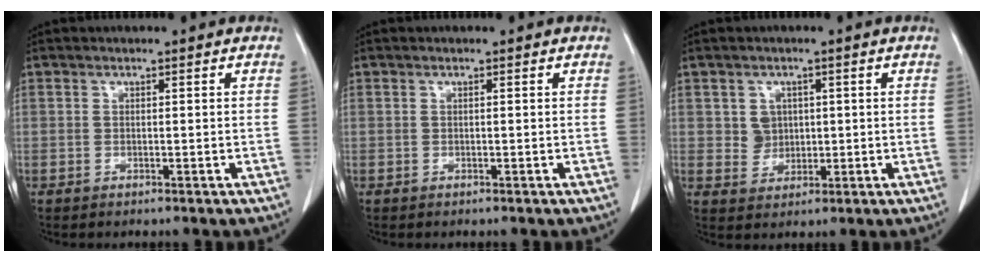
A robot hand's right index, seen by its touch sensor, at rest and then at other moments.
{"total": 0.0}
{"total": 3.4, "force": [0.8, 3.2, 0.9], "torque": [-0.013, 0.006, 0.018]}